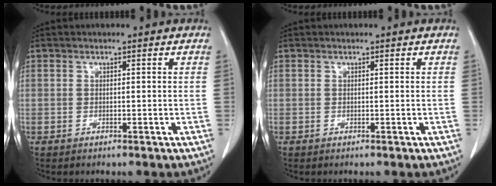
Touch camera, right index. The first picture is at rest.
{"total": 0.0}